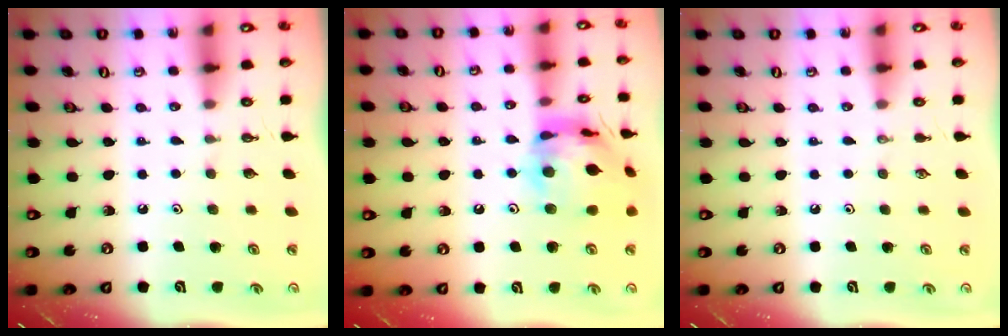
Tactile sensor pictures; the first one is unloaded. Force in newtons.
{"total": 17.0, "press": 16.9, "slide": 2.0}
{"total": 0.0}